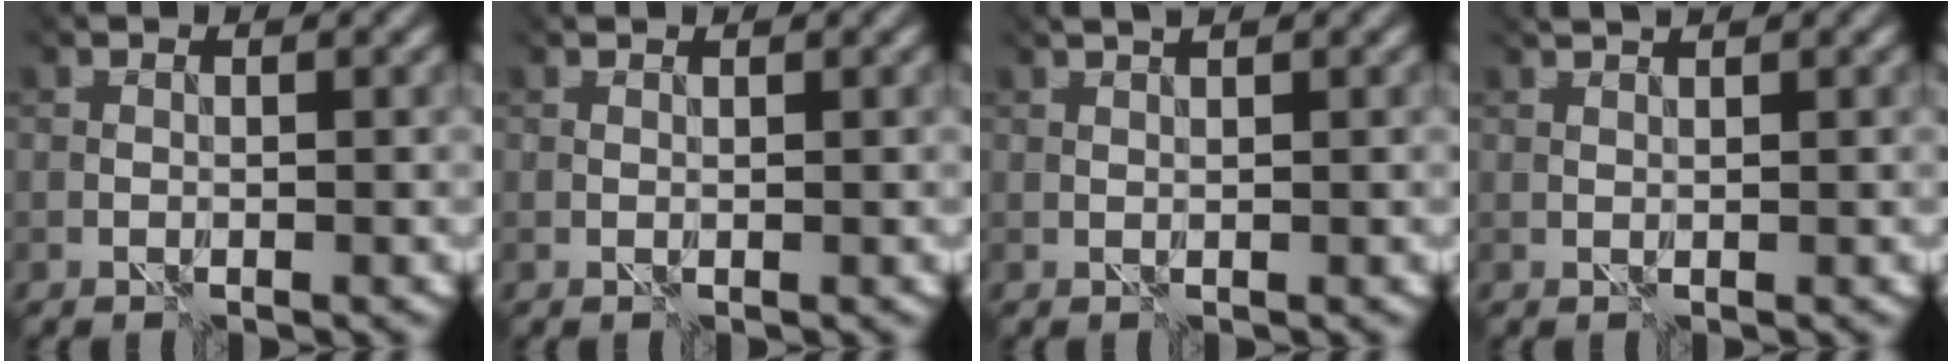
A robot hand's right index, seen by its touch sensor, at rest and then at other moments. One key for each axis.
{"total": 0.8, "fx": 0.8, "fy": 0.2, "fz": 0.1, "tx": -0.005, "ty": 0.000, "tz": 0.015}
{"total": 1.4, "fx": 1.2, "fy": -0.7, "fz": 0.1, "tx": -0.004, "ty": -0.002, "tz": 0.026}
{"total": 2.2, "fx": 2.1, "fy": -0.1, "fz": 0.6, "tx": -0.014, "ty": 0.005, "tz": 0.030}